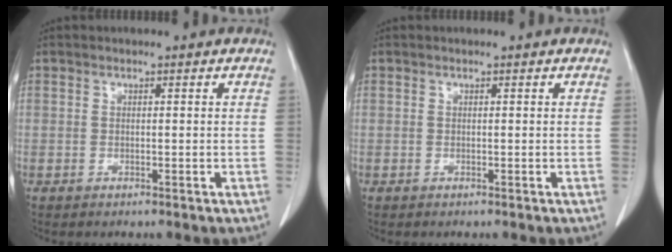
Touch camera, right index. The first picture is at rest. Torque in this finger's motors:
{"motor_torque": [0.00, 0.00, 0.00, 0.00]}